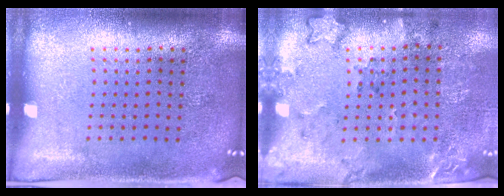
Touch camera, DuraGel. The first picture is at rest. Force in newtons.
{"total": 1.9, "press": 1.5, "slide": 1.2}